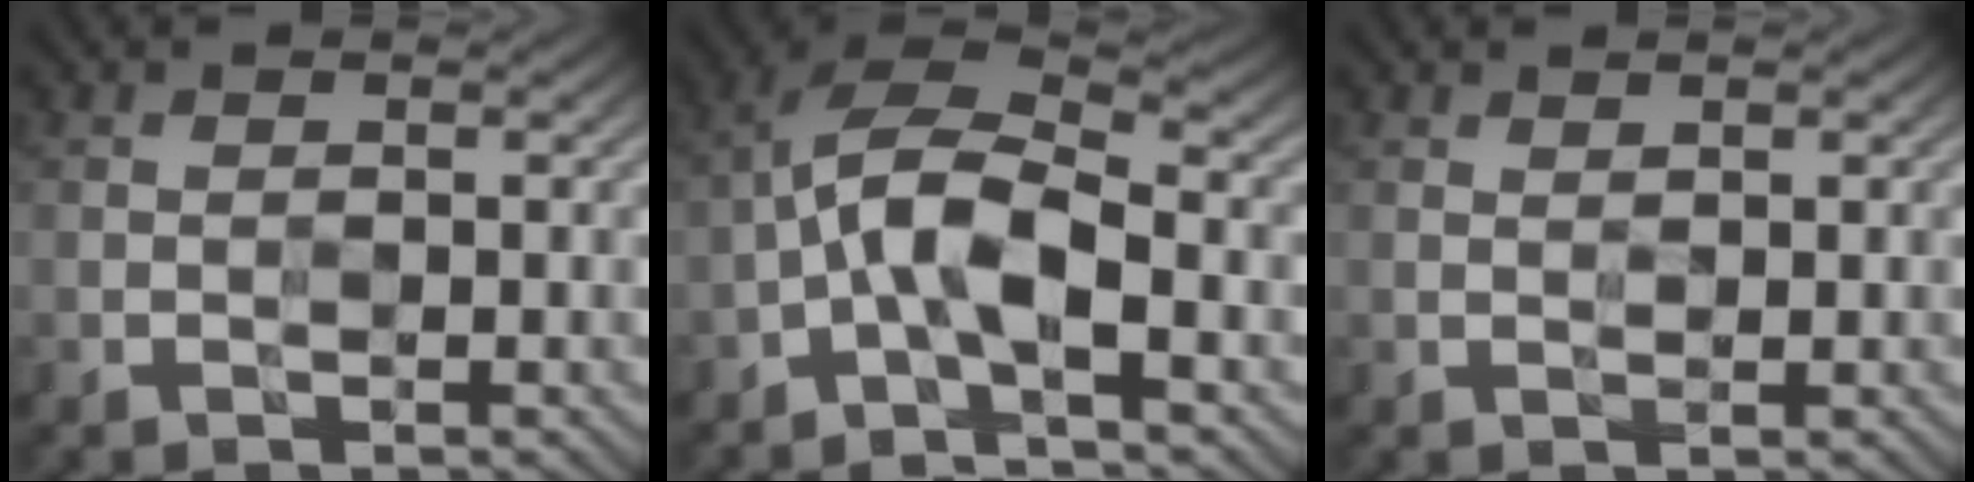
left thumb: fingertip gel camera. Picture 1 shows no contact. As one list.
[{"total": 8.8, "force": [-2.2, 3.4, 7.8], "torque": [-0.155, 0.016, -0.058]}, {"total": 0.9, "force": [0.9, 0.0, 0.1], "torque": [-0.002, -0.001, 0.016]}]